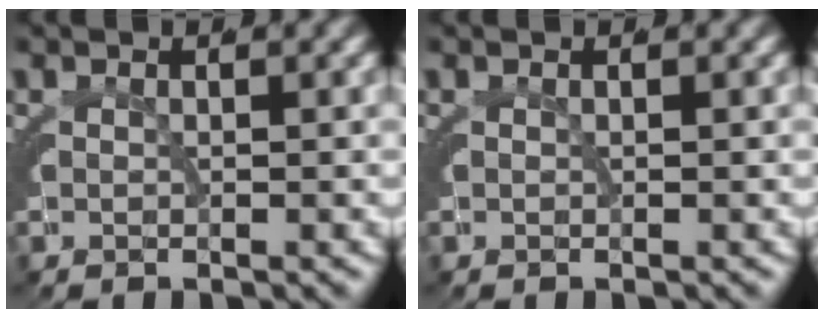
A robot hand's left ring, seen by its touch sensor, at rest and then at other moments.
{"total": 0.0}